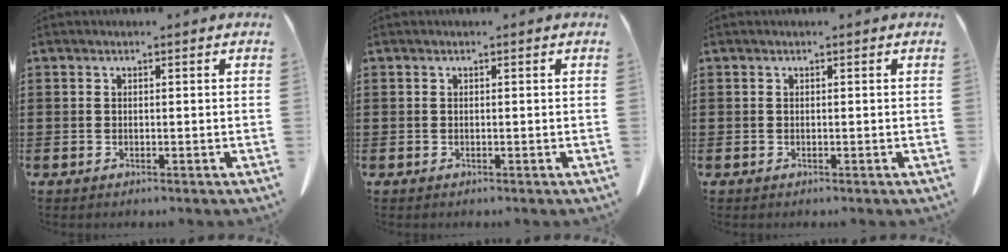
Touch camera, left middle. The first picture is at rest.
{"total": 0.0}
{"total": 0.0}